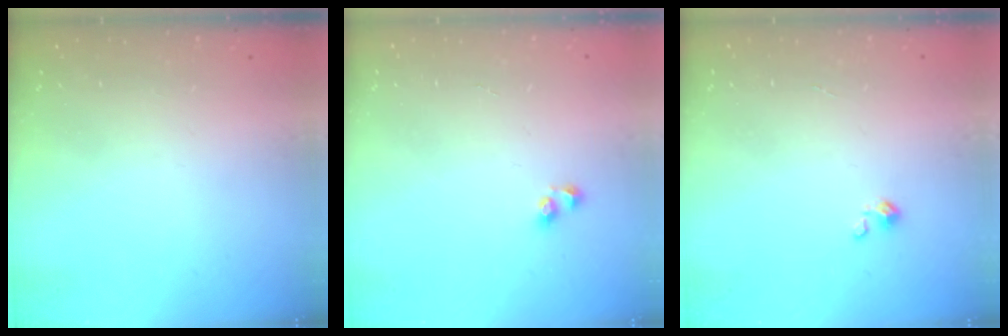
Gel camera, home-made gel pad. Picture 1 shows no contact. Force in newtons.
{"total": 2.7, "press": 2.6, "slide": 0.6}
{"total": 2.3, "press": 2.2, "slide": 0.3}